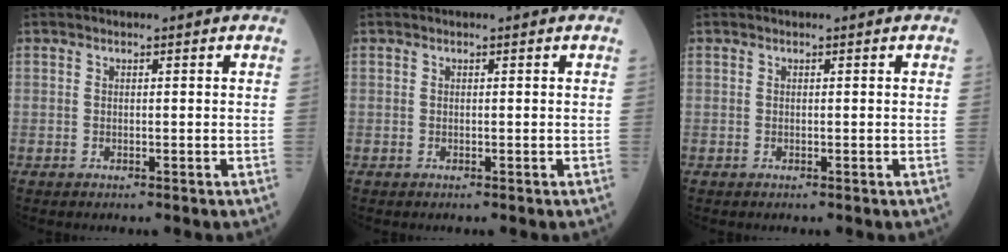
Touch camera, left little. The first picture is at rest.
{"total": 0.0}
{"total": 0.0}